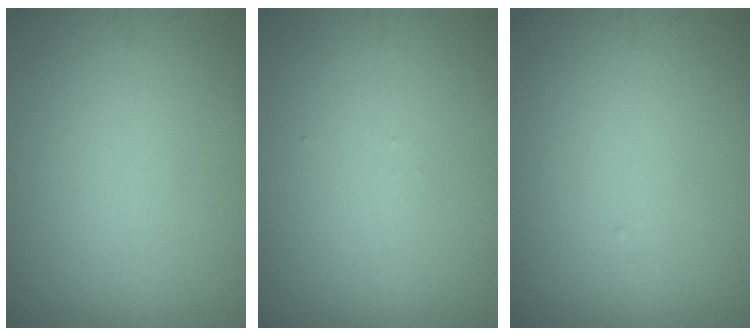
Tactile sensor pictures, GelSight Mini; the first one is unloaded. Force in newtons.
{"total": 0.0}
{"total": 0.0}